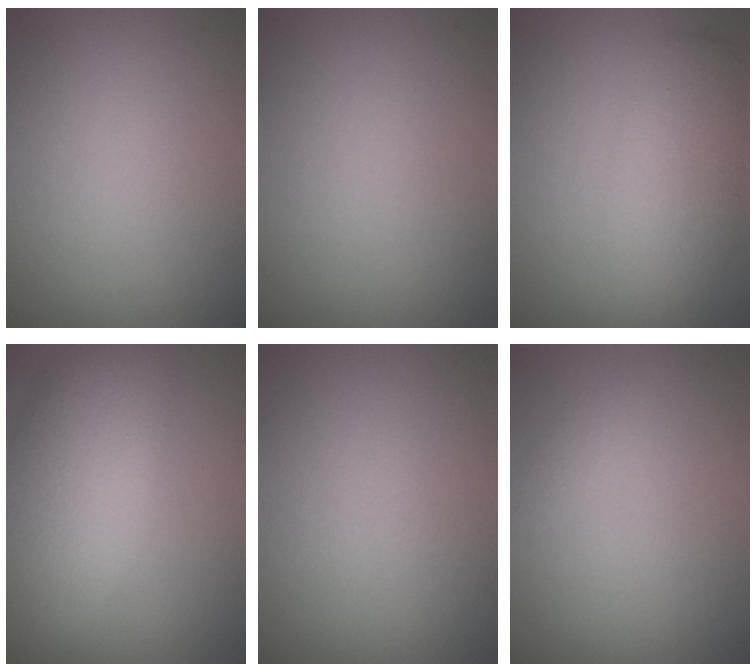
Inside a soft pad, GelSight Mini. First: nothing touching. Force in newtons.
{"total": 0.0}
{"total": 4.9, "press": 4.9, "slide": 0.1}
{"total": 7.7, "press": 7.7, "slide": 0.5}
{"total": 0.0}
{"total": 0.6, "press": 0.6, "slide": 0.1}